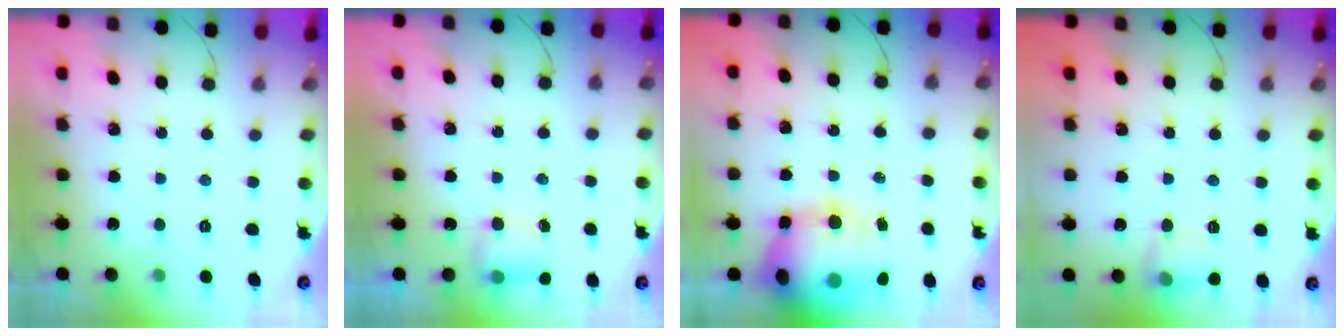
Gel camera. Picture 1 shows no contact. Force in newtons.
{"total": 4.8, "press": 4.7, "slide": 0.8}
{"total": 23.4, "press": 22.8, "slide": 5.3}
{"total": 8.9, "press": 8.9, "slide": 0.7}